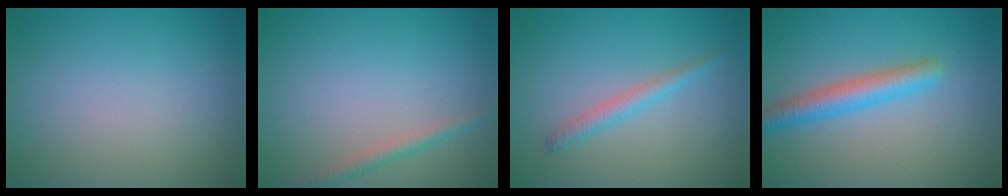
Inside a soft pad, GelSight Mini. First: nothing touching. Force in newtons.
{"total": 1.5, "press": 1.5, "slide": 0.0}
{"total": 1.7, "press": 1.7, "slide": 0.1}
{"total": 3.4, "press": 3.4, "slide": 0.2}